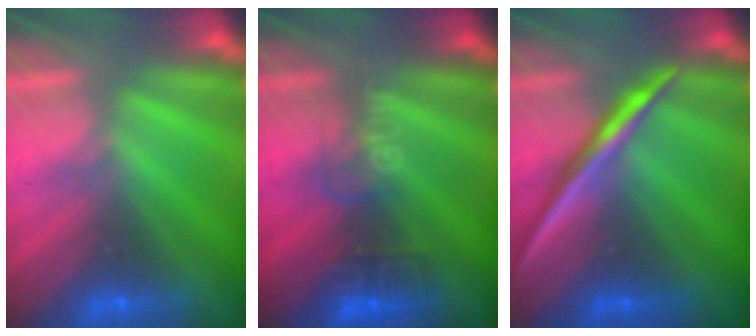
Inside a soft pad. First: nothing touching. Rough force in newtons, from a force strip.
{"total": 2.8}
{"total": 2.2}